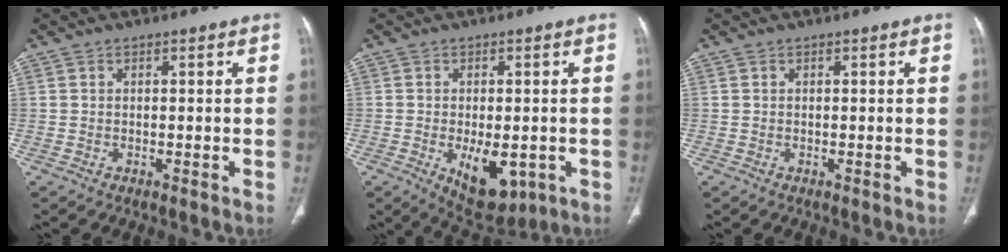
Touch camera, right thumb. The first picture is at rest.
{"total": 9.8, "force": [-2.8, 5.2, 7.8], "torque": [-0.095, -0.009, -0.025]}
{"total": 0.0}